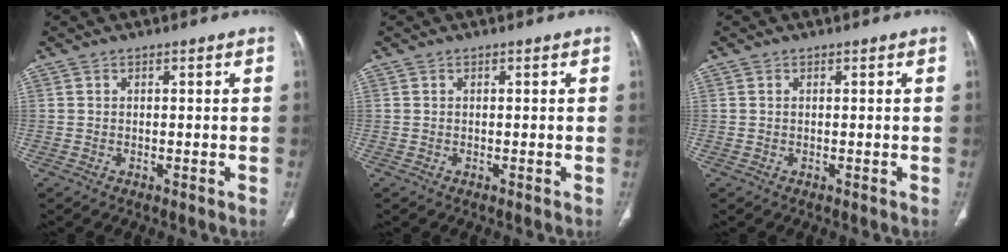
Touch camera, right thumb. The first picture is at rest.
{"total": 0.0}
{"total": 0.0}